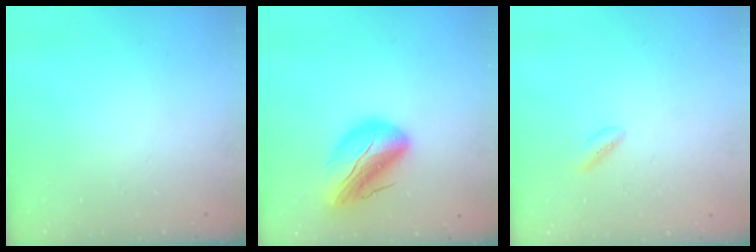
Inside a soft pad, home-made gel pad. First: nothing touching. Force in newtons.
{"total": 17.3, "press": 16.7, "slide": 4.2}
{"total": 1.3, "press": 1.1, "slide": 0.7}